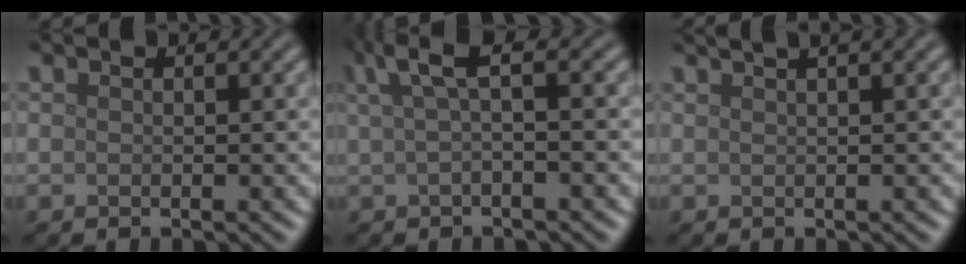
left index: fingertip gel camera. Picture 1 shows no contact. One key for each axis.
{"total": 3.5, "fx": 1.1, "fy": 0.8, "fz": 3.2, "tx": -0.052, "ty": 0.009, "tz": 0.018}
{"total": 4.2, "fx": 2.6, "fy": 1.6, "fz": 2.9, "tx": -0.012, "ty": 0.026, "tz": 0.007}